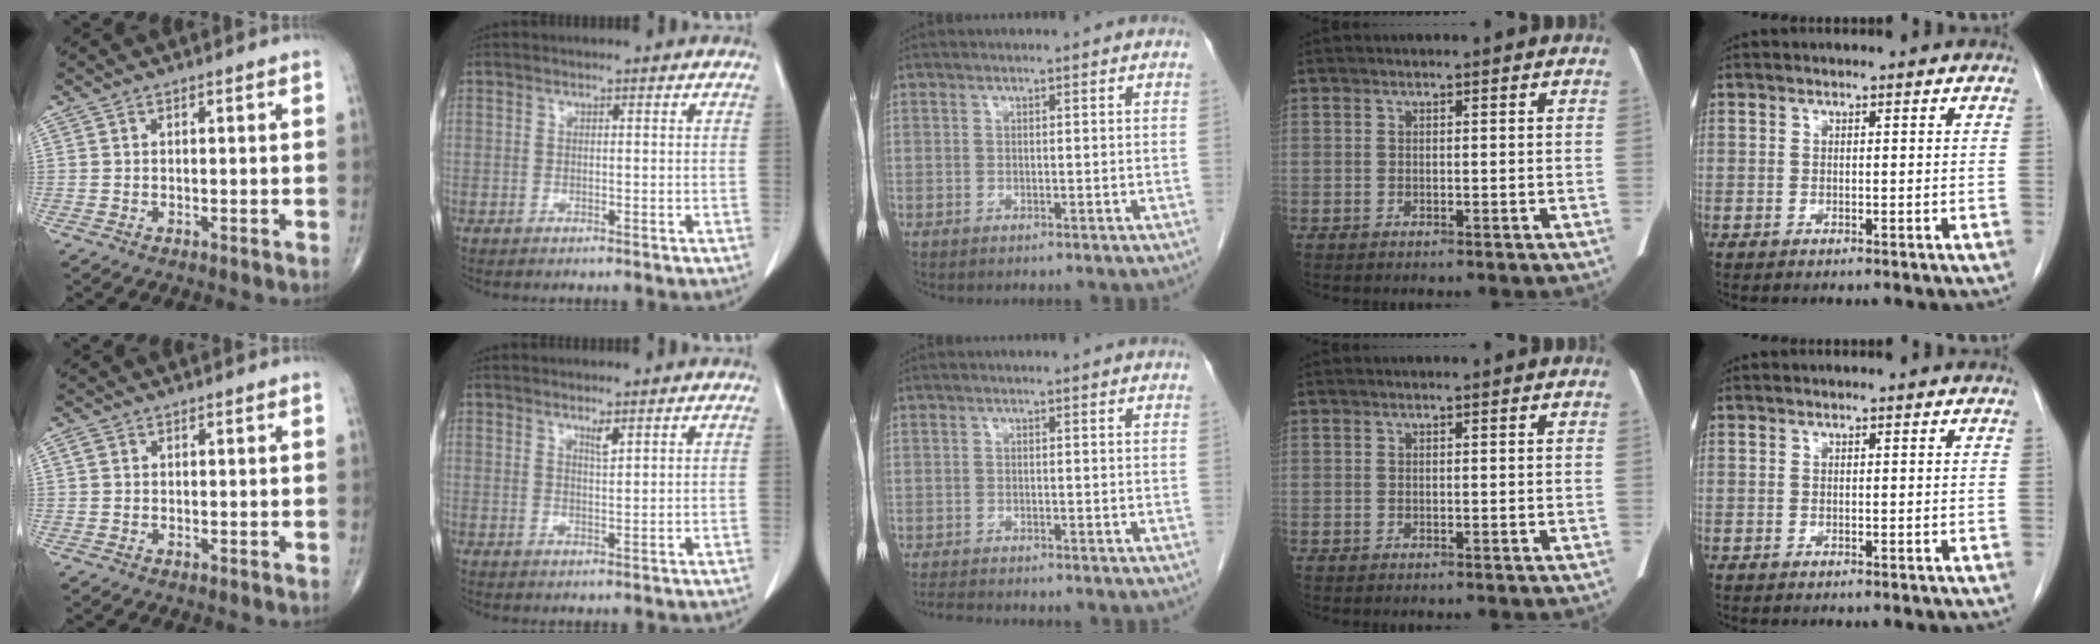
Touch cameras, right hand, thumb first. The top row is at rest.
{"thumb": {"total": 1.0, "force": [0.4, 0.9, 0.5], "torque": [-0.009, 0.005, 0.006]}, "index": {"total": 1.5, "force": [1.1, 0.1, 1.1], "torque": [-0.021, -0.006, 0.021]}, "middle": {"total": 3.4, "force": [-3.2, 0.2, 1.1], "torque": [-0.019, -0.013, -0.053]}}